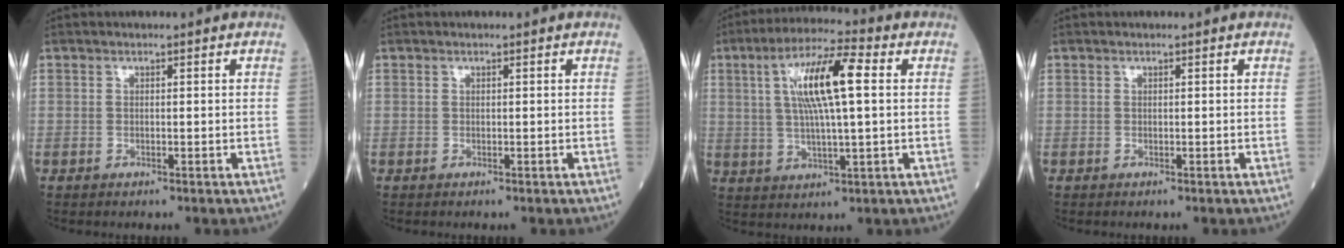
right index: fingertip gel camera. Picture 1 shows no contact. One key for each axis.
{"total": 0.0}
{"total": 11.8, "fx": 2.7, "fy": 1.6, "fz": 11.4, "tx": -0.216, "ty": 0.016, "tz": 0.046}
{"total": 0.0}